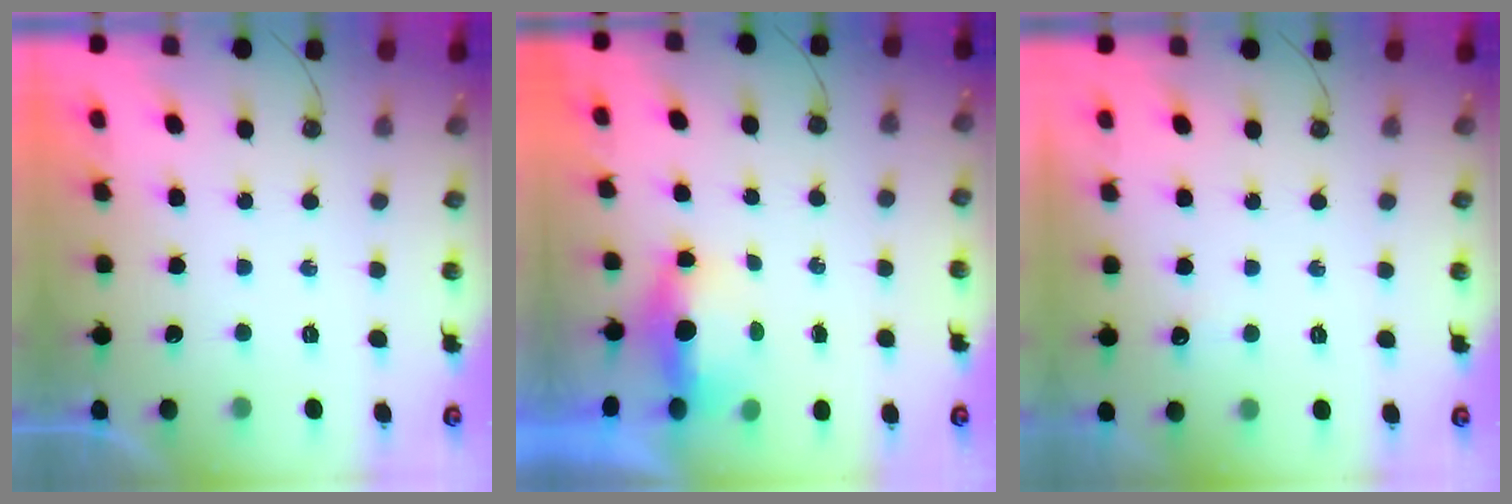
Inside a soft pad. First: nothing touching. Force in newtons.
{"total": 4.9, "press": 4.8, "slide": 1.2}
{"total": 2.8, "press": 2.7, "slide": 0.4}